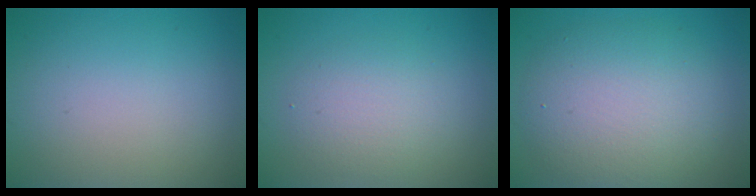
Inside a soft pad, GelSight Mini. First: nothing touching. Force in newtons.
{"total": 2.9, "press": 2.9, "slide": 0.2}
{"total": 6.9, "press": 6.9, "slide": 0.3}